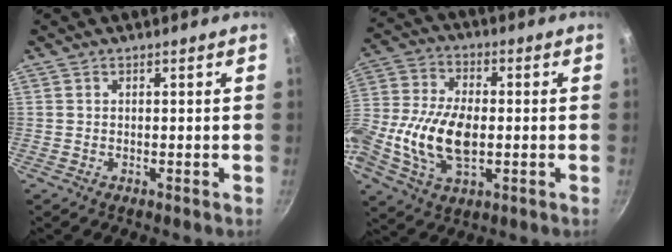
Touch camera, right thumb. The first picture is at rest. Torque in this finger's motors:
{"motor_torque": [1.06, 1.75, 0.62, -0.60, 0.24]}